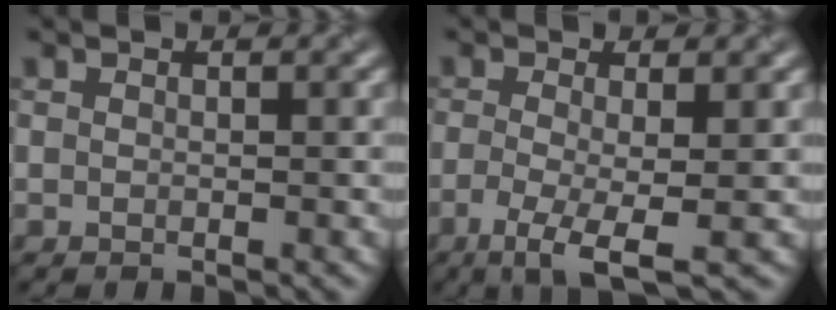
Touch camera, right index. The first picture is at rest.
{"total": 4.2, "force": [-1.4, 0.9, 3.9], "torque": [-0.078, -0.011, -0.029]}